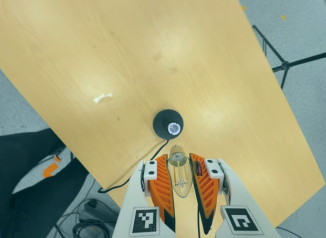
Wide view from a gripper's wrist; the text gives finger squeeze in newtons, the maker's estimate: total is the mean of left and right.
{"total": 21.7, "left": 24.4, "right": 19.0}